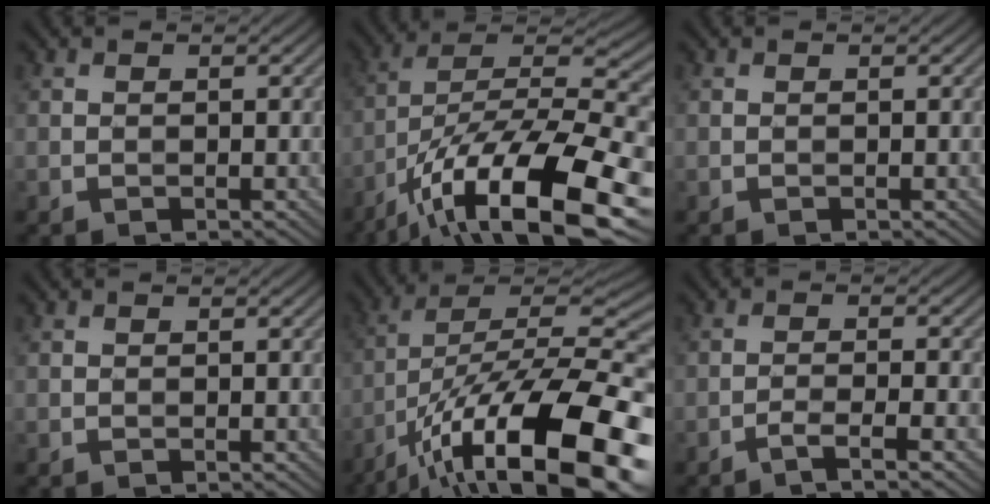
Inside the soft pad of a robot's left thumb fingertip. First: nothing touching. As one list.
[{"total": 18.5, "force": [-9.8, 6.6, 14.3], "torque": [-0.261, -0.014, -0.173]}, {"total": 0.0}, {"total": 0.0}, {"total": 20.5, "force": [-10.2, 7.7, 16.0], "torque": [-0.264, -0.011, -0.162]}, {"total": 3.5, "force": [-2.2, 0.3, 2.7], "torque": [-0.042, 0.008, -0.054]}]